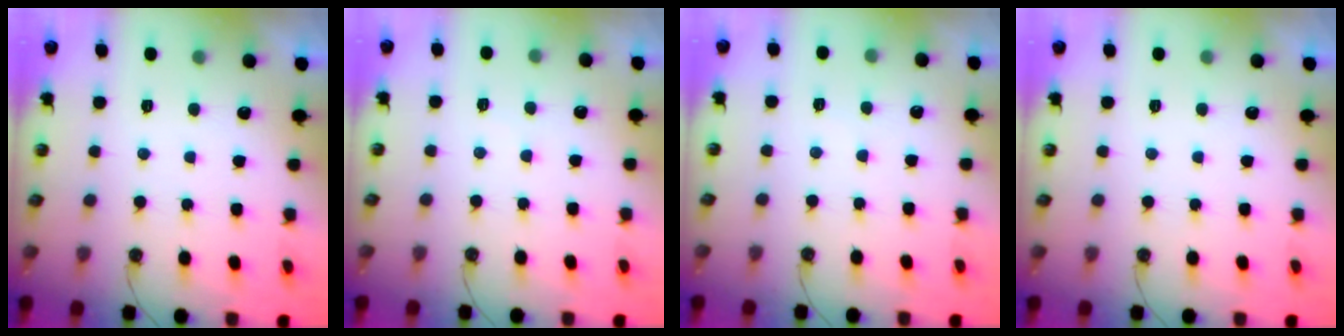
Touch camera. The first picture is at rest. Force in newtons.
{"total": 2.0, "press": 2.0, "slide": 0.3}
{"total": 4.9, "press": 4.9, "slide": 0.6}
{"total": 0.0}